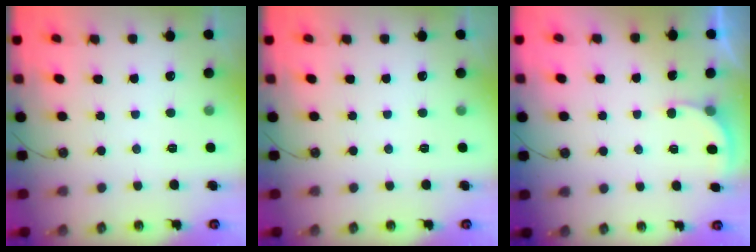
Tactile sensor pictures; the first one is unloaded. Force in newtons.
{"total": 0.0}
{"total": 2.9, "press": 2.9, "slide": 0.3}